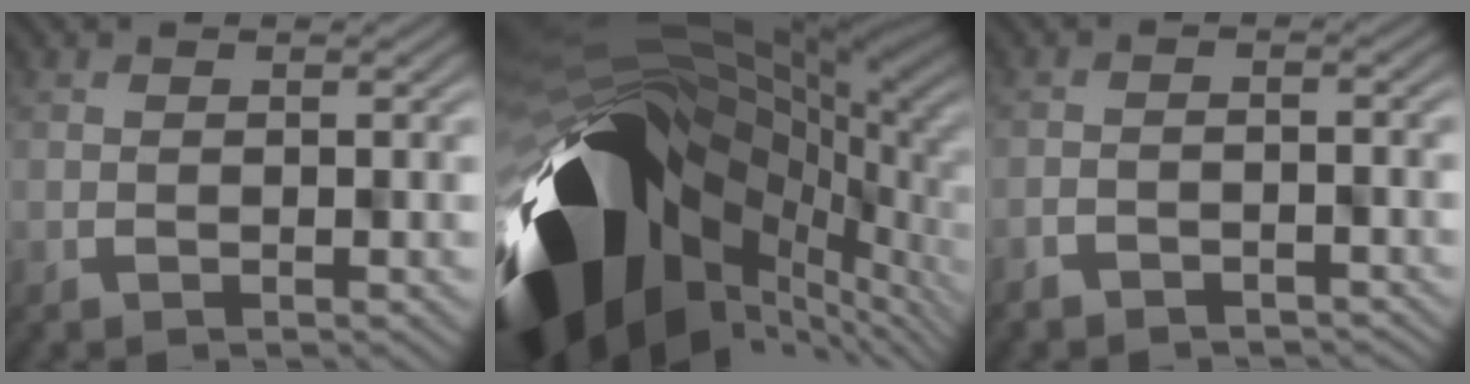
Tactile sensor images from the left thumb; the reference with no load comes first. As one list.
[{"total": 17.1, "force": [-2.6, 10.1, 13.6], "torque": [-0.284, -0.050, -0.027]}, {"total": 2.5, "force": [-2.4, 0.6, 0.2], "torque": [-0.011, -0.008, -0.033]}]